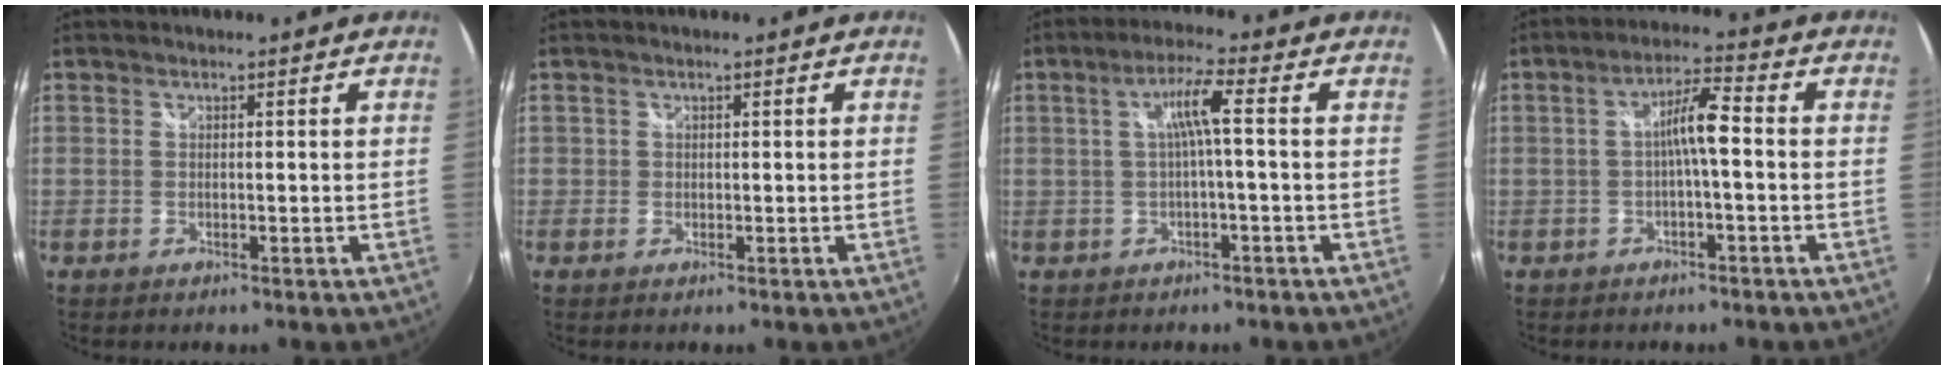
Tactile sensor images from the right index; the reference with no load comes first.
{"total": 1.4, "force": [0.2, -1.2, -0.7], "torque": [0.017, -0.009, 0.004]}
{"total": 4.8, "force": [-0.1, -0.3, 4.8], "torque": [-0.092, 0.006, 0.004]}
{"total": 5.3, "force": [-0.8, 0.5, 5.3], "torque": [-0.100, 0.012, -0.014]}